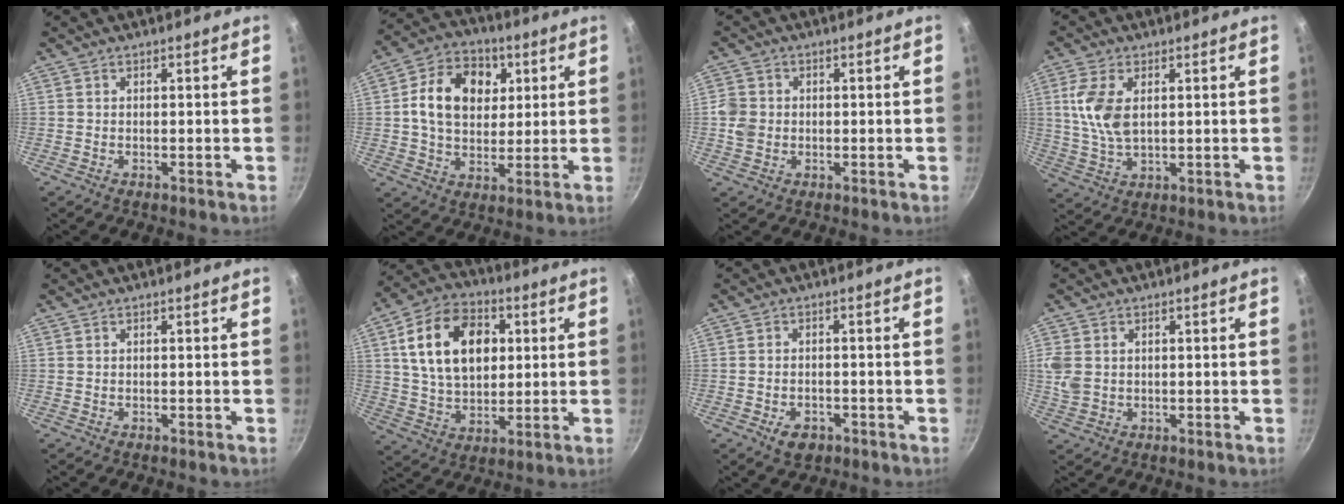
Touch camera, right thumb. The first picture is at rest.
{"total": 14.6, "force": [3.6, 11.0, 8.9], "torque": [-0.124, 0.005, 0.050]}
{"total": 4.3, "force": [-0.2, 3.8, 1.9], "torque": [-0.026, 0.006, -0.008]}
{"total": 8.7, "force": [1.9, 4.8, 7.0], "torque": [-0.143, -0.005, 0.039]}
{"total": 0.0}
{"total": 18.2, "force": [4.3, 12.4, 12.7], "torque": [-0.192, 0.003, 0.069]}
{"total": 3.9, "force": [-2.0, 2.6, 2.1], "torque": [-0.030, 0.015, -0.025]}
{"total": 5.2, "force": [0.9, 4.1, 3.1], "torque": [-0.061, -0.003, 0.021]}